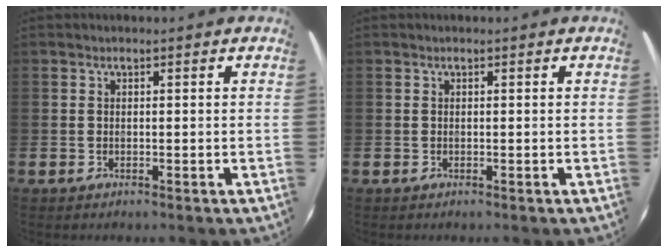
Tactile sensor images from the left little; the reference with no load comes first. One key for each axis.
{"total": 0.0}